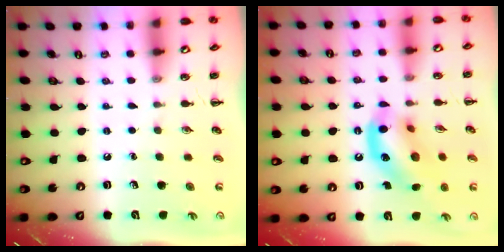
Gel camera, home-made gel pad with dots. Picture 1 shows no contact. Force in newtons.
{"total": 13.9, "press": 13.7, "slide": 2.5}